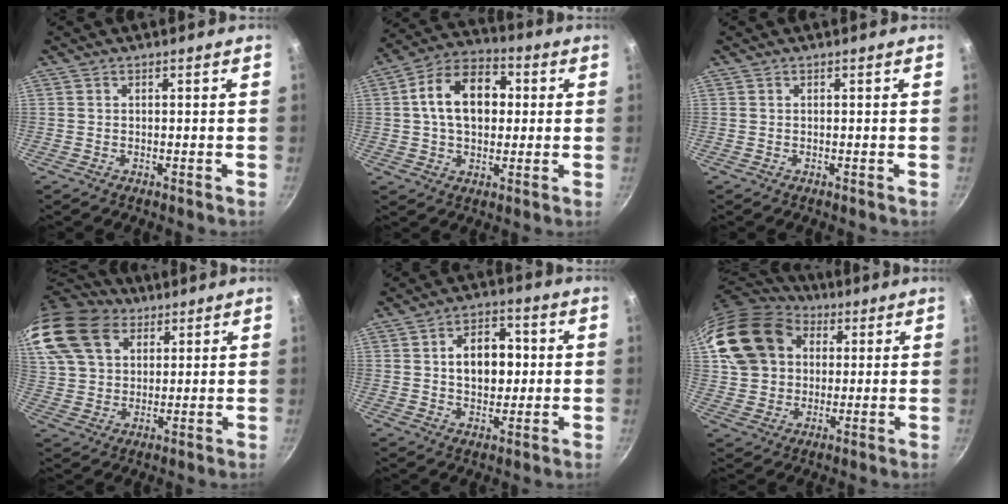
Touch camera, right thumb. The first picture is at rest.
{"total": 14.4, "force": [1.9, 9.8, 10.4], "torque": [-0.138, 0.024, 0.016]}
{"total": 0.0}
{"total": 19.0, "force": [11.1, 12.5, 9.1], "torque": [-0.179, -0.006, 0.211]}
{"total": 10.4, "force": [1.1, 7.1, 7.5], "torque": [-0.078, 0.011, 0.012]}
{"total": 18.8, "force": [5.5, 15.1, 9.8], "torque": [-0.174, 0.023, 0.100]}